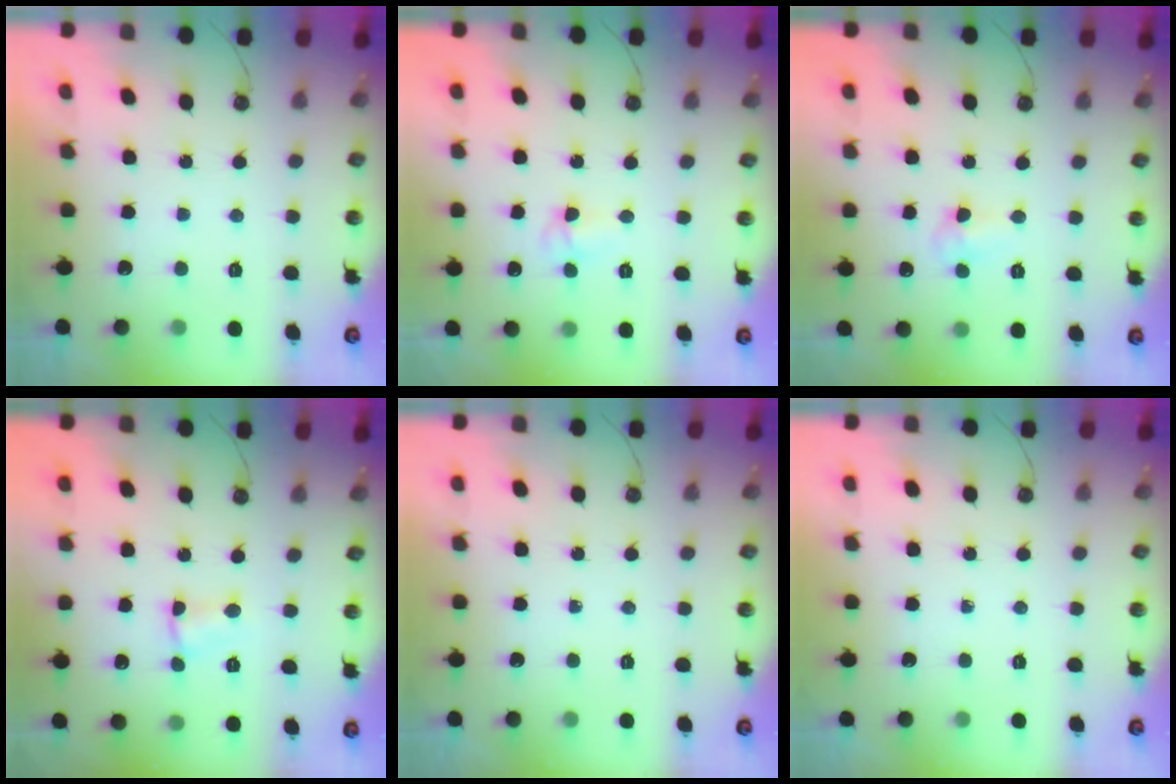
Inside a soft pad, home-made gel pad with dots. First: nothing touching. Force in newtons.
{"total": 3.2, "press": 3.1, "slide": 0.8}
{"total": 3.3, "press": 3.2, "slide": 0.7}
{"total": 2.0, "press": 2.0, "slide": 0.3}
{"total": 0.0}
{"total": 0.0}